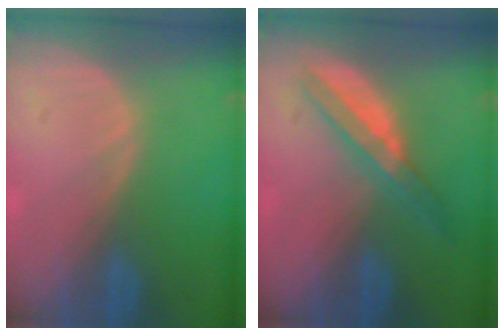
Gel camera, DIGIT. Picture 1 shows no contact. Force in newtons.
{"total": 5.0, "press": 4.8, "slide": 1.4}